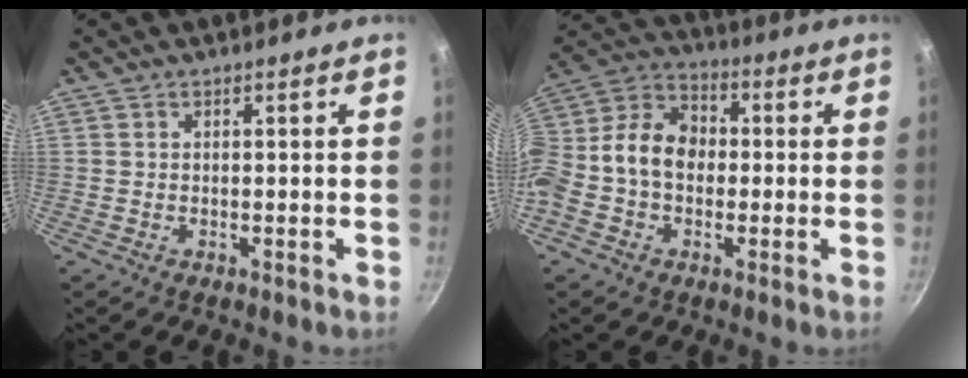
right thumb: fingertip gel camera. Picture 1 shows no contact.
{"total": 14.9, "force": [-1.1, 11.2, 9.6], "torque": [-0.152, 0.048, -0.044]}